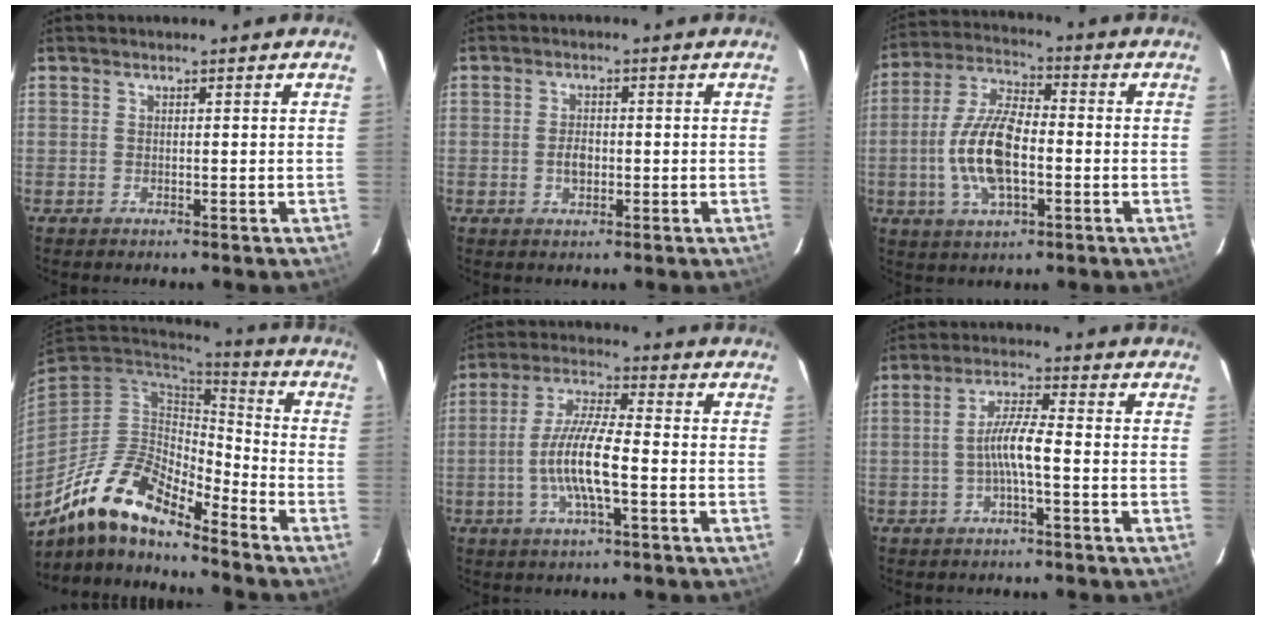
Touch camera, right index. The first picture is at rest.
{"total": 2.8, "force": [-0.7, 1.9, 1.9], "torque": [-0.035, 0.003, -0.011]}
{"total": 13.1, "force": [-2.8, 5.7, 11.5], "torque": [-0.241, 0.005, -0.053]}
{"total": 16.7, "force": [-12.1, 5.0, 10.2], "torque": [-0.198, -0.016, -0.234]}
{"total": 10.3, "force": [-2.9, 1.8, 9.8], "torque": [-0.199, -0.001, -0.055]}
{"total": 5.4, "force": [-1.7, 0.3, 5.2], "torque": [-0.106, 0.009, -0.030]}